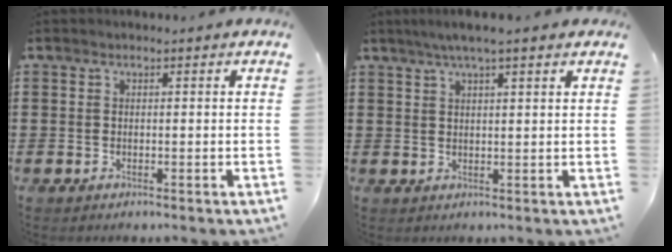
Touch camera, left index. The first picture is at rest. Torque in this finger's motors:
{"motor_torque": [1.08, -1.05, 0.42, 0.13]}